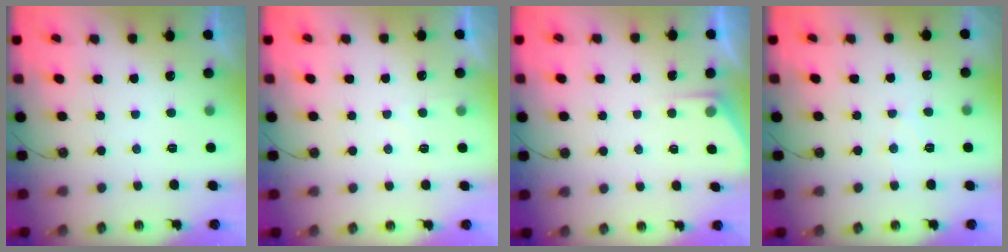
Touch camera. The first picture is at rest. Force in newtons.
{"total": 2.0, "press": 2.0, "slide": 0.3}
{"total": 2.7, "press": 2.7, "slide": 0.3}
{"total": 6.3, "press": 6.3, "slide": 0.8}